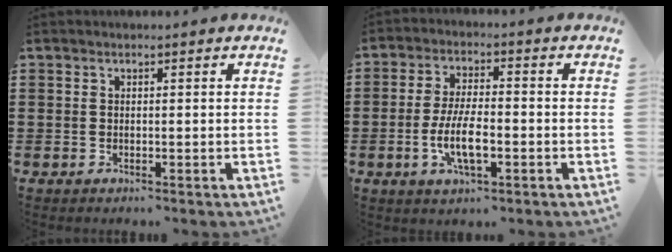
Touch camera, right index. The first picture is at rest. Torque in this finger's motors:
{"motor_torque": [1.77, 0.37, 0.72, 0.19]}